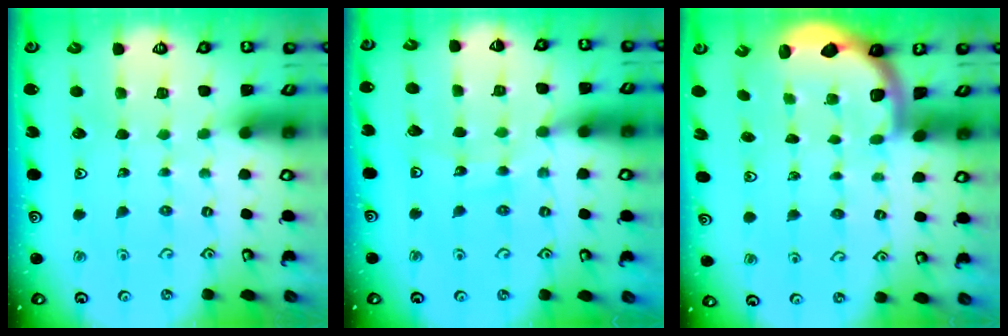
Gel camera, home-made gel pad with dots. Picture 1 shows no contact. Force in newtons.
{"total": 10.5, "press": 10.5, "slide": 1.3}
{"total": 2.0, "press": 2.0, "slide": 0.5}